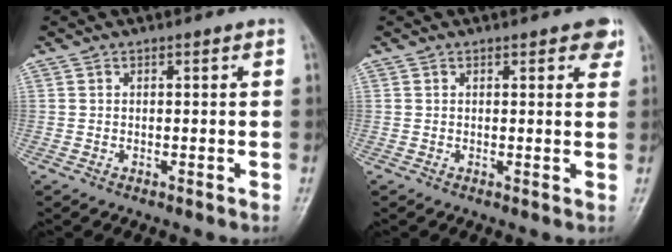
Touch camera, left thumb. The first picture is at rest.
{"total": 3.2, "force": [2.0, 1.4, 2.1], "torque": [-0.007, -0.006, 0.019]}